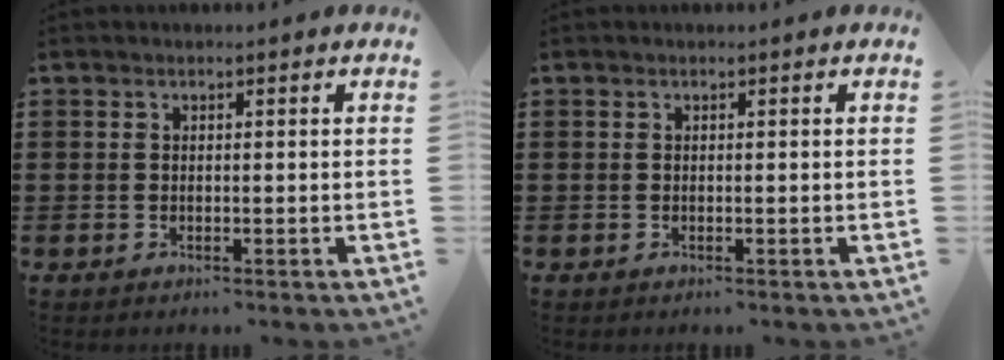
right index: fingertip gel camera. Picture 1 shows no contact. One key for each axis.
{"total": 0.0}